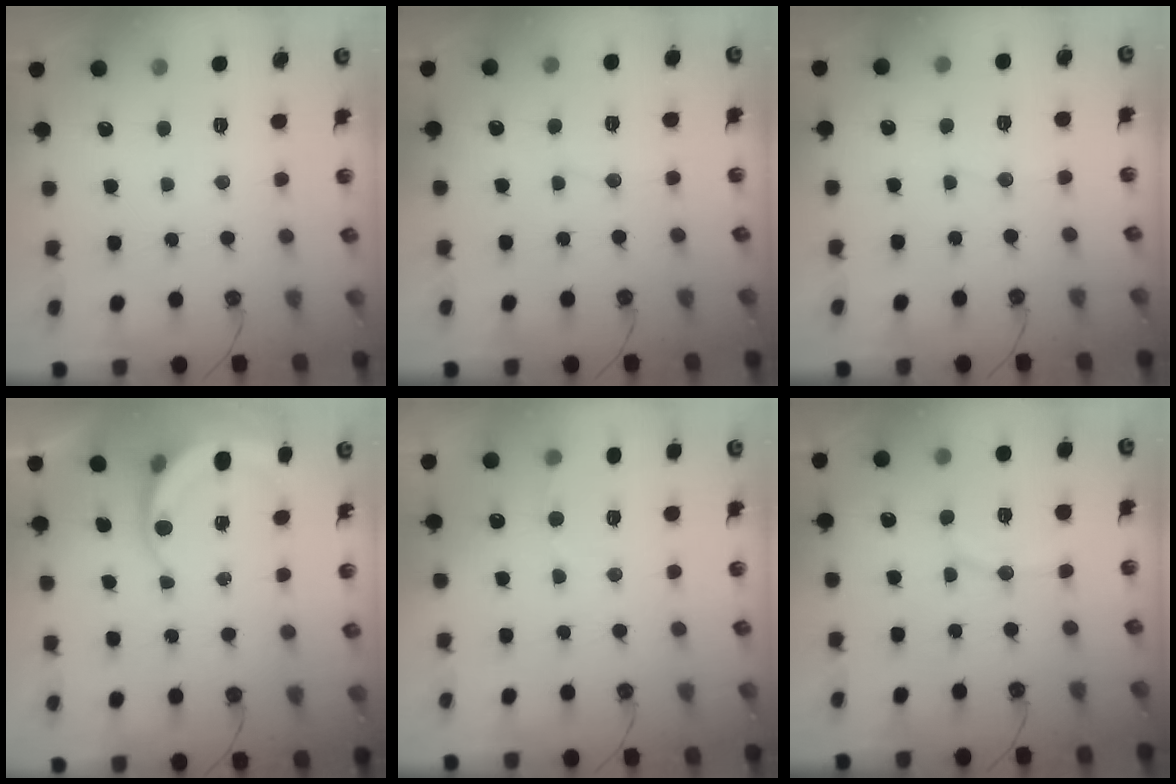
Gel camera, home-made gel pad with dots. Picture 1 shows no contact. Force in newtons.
{"total": 3.4, "press": 3.4, "slide": 0.4}
{"total": 4.0, "press": 4.0, "slide": 0.5}
{"total": 6.7, "press": 6.7, "slide": 0.8}
{"total": 4.4, "press": 4.3, "slide": 1.2}
{"total": 8.2, "press": 8.0, "slide": 1.6}